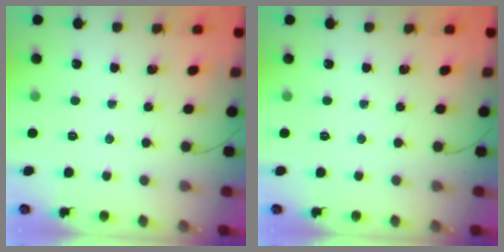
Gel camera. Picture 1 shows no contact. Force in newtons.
{"total": 0.0}